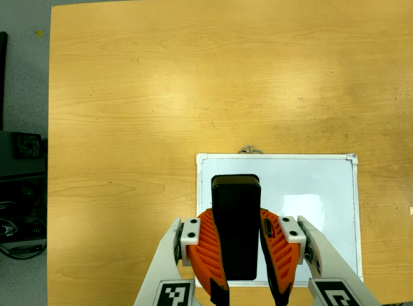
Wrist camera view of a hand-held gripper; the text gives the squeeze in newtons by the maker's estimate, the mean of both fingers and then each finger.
{"total": 9.6, "left": 6.8, "right": 12.4}